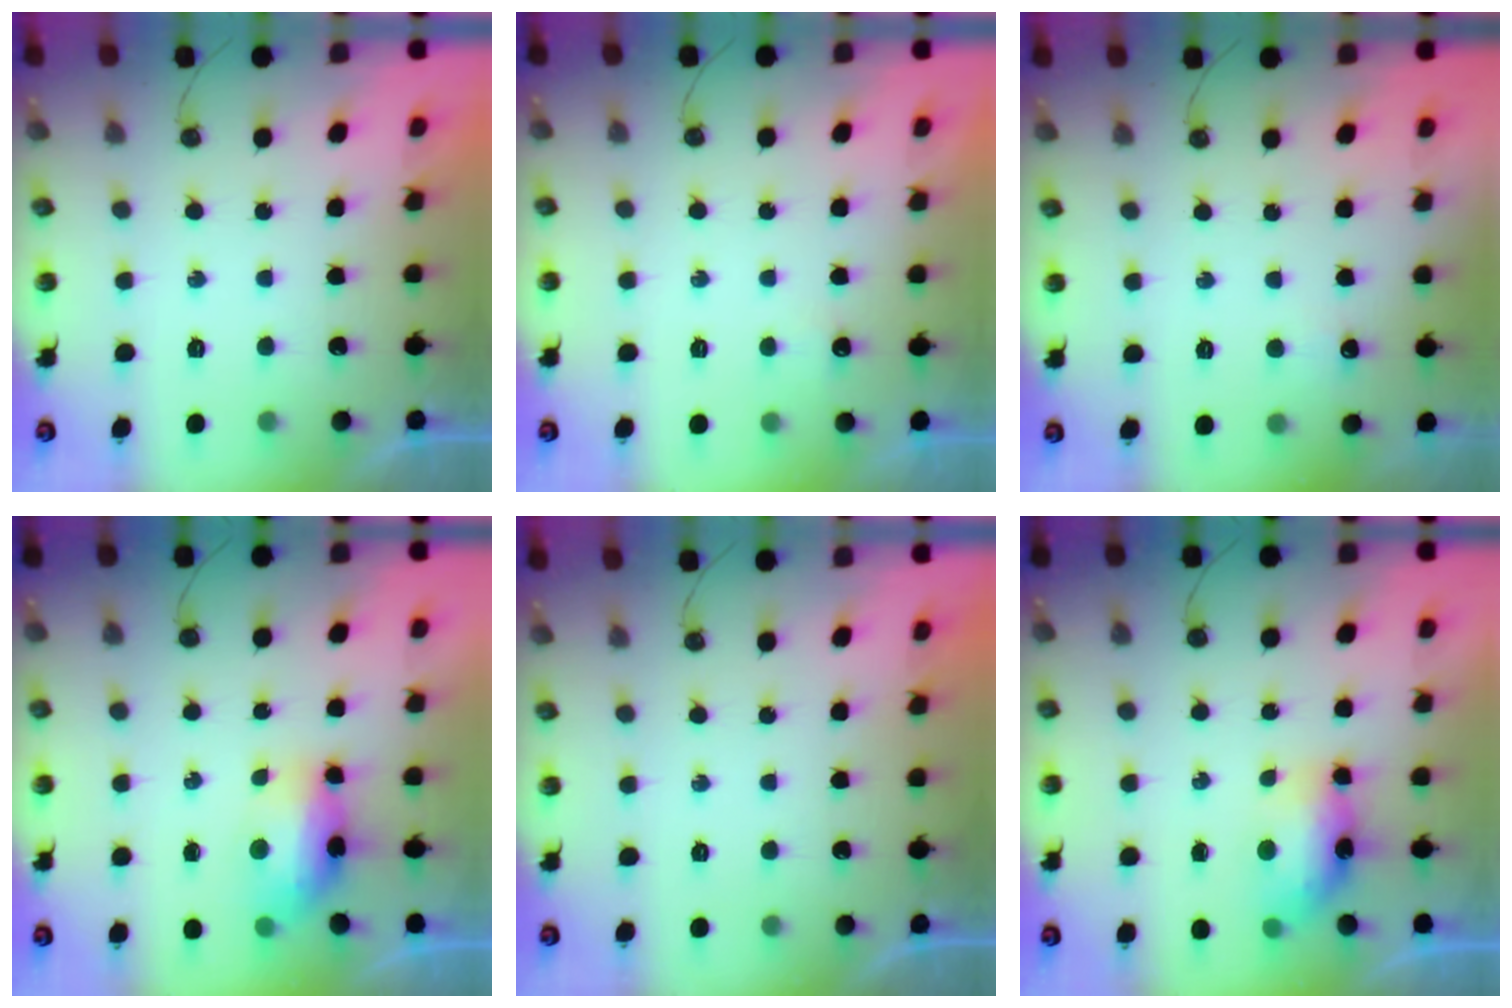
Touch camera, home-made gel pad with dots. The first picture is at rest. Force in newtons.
{"total": 1.9, "press": 1.9, "slide": 0.3}
{"total": 4.5, "press": 3.8, "slide": 2.4}
{"total": 10.1, "press": 9.1, "slide": 4.4}
{"total": 0.0}
{"total": 8.1, "press": 7.8, "slide": 2.3}